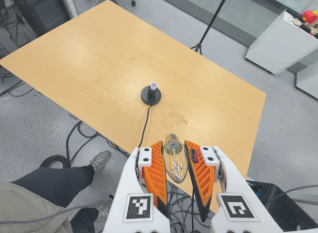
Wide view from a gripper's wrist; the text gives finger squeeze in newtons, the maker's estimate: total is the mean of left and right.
{"total": 21.1, "left": 23.8, "right": 18.4}